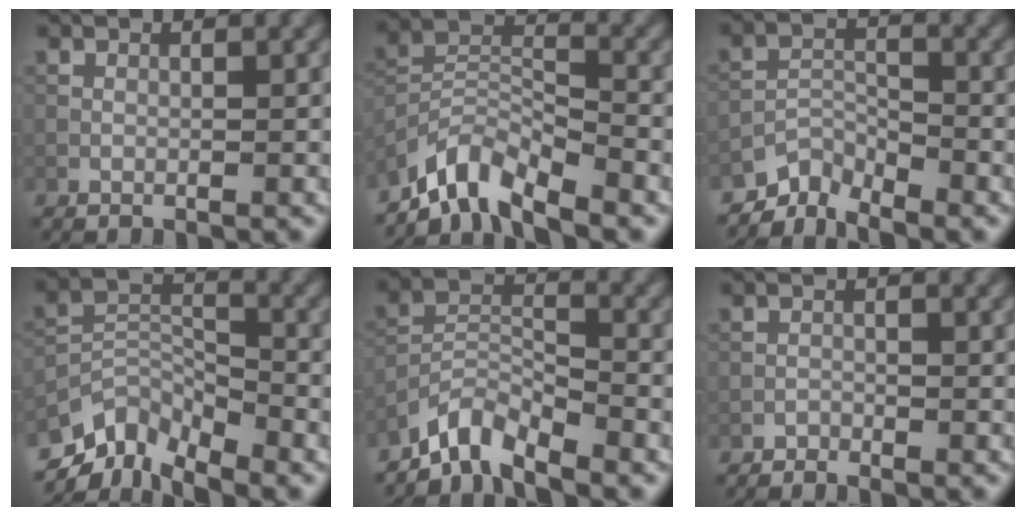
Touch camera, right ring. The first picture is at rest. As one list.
[{"total": 5.8, "force": [-5.1, 1.4, 2.4], "torque": [-0.039, -0.002, -0.108]}, {"total": 3.2, "force": [-3.0, 0.9, 0.6], "torque": [-0.009, 0.000, -0.067]}, {"total": 7.0, "force": [-5.6, 2.9, 2.9], "torque": [-0.048, -0.007, -0.112]}, {"total": 4.2, "force": [-3.8, 1.1, 1.6], "torque": [-0.026, 0.002, -0.084]}, {"total": 0.8, "force": [-0.8, 0.1, 0.0], "torque": [-0.004, 0.002, -0.018]}]